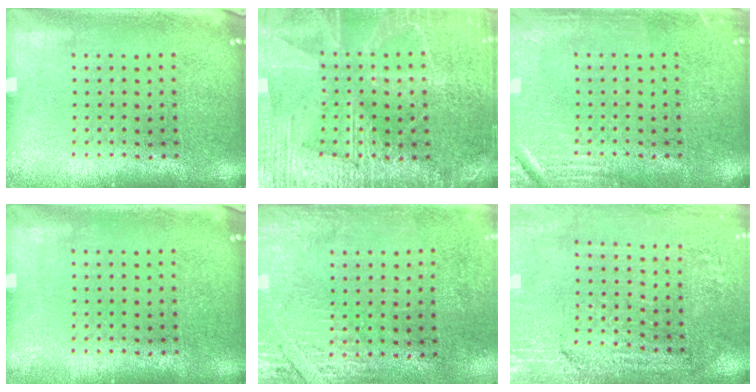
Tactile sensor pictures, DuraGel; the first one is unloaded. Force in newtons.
{"total": 3.7, "press": 3.6, "slide": 0.4}
{"total": 2.9, "press": 2.9, "slide": 0.3}
{"total": 0.0}
{"total": 2.8, "press": 2.5, "slide": 1.4}
{"total": 3.1, "press": 3.1, "slide": 0.3}